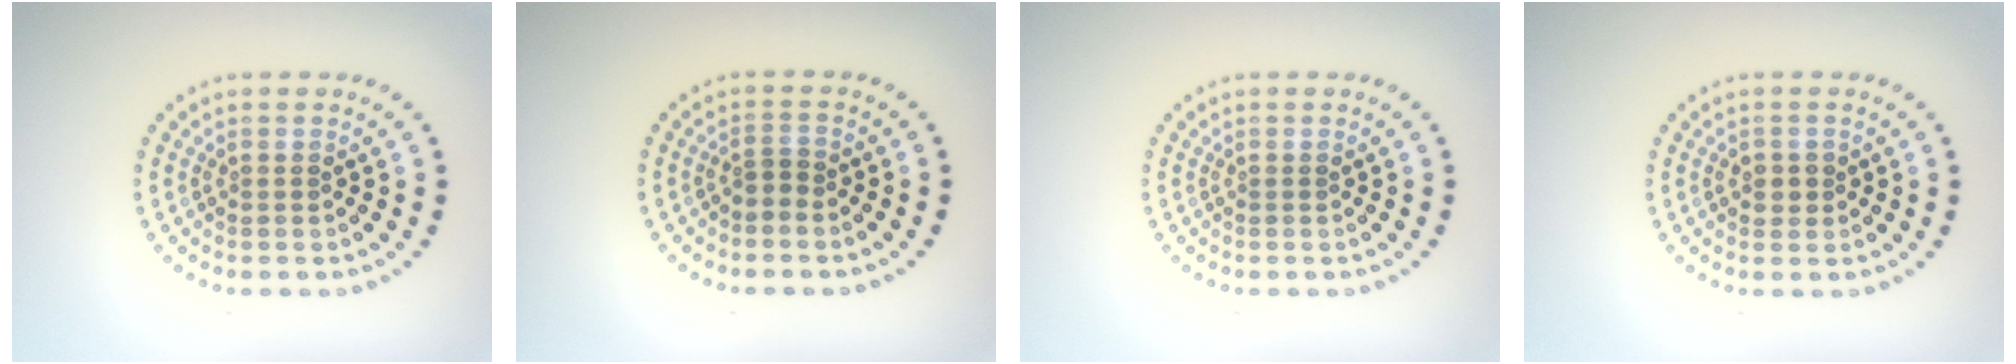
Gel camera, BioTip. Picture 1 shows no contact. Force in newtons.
{"total": 1.3, "press": 0.9, "slide": 0.9}
{"total": 0.0}
{"total": 1.2, "press": 1.2, "slide": 0.4}